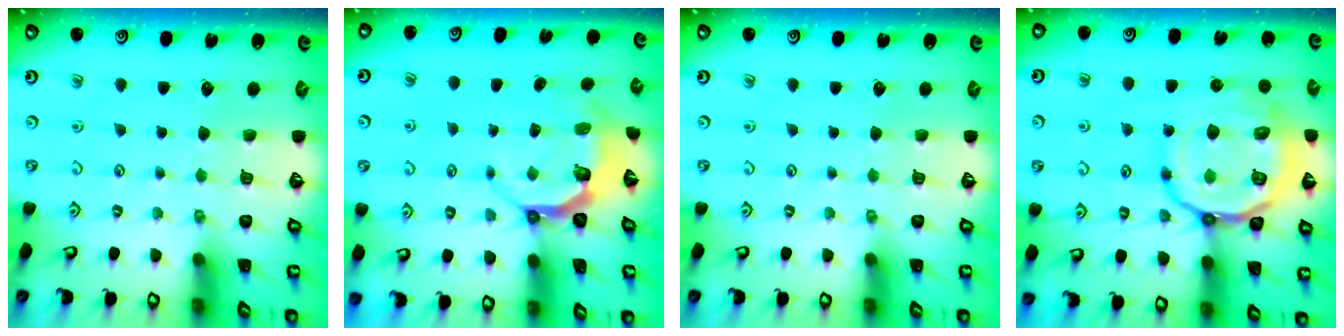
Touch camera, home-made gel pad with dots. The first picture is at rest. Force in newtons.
{"total": 6.2, "press": 5.3, "slide": 3.3}
{"total": 0.0}
{"total": 20.5, "press": 20.4, "slide": 2.3}